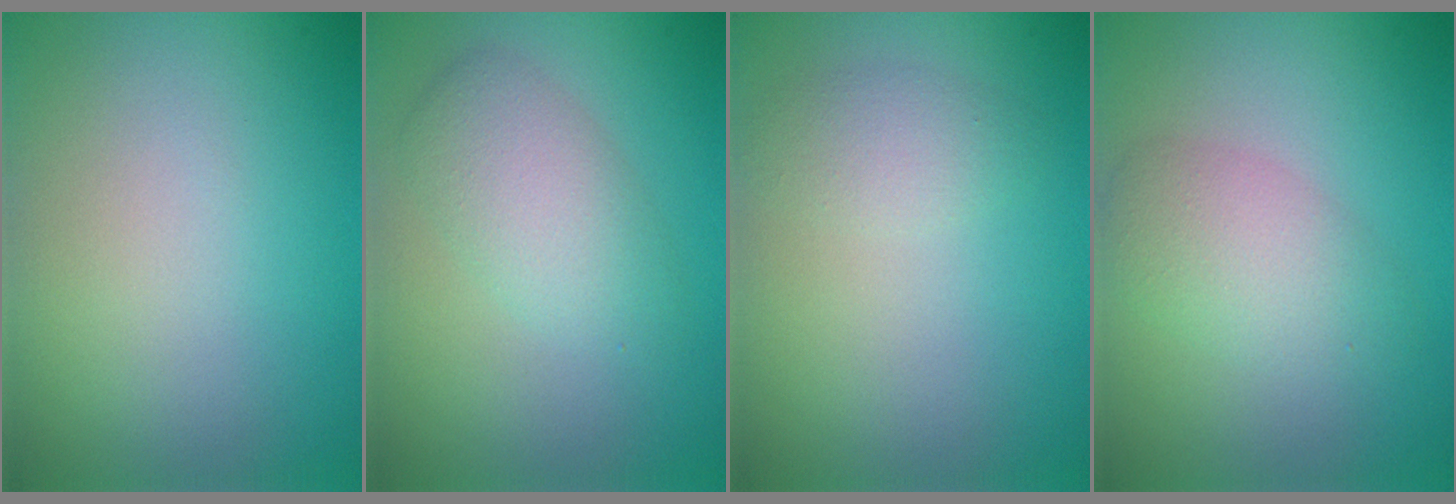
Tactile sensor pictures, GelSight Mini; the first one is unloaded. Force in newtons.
{"total": 3.6, "press": 3.6, "slide": 0.1}
{"total": 1.8, "press": 1.8, "slide": 0.2}
{"total": 3.5, "press": 3.5, "slide": 0.1}